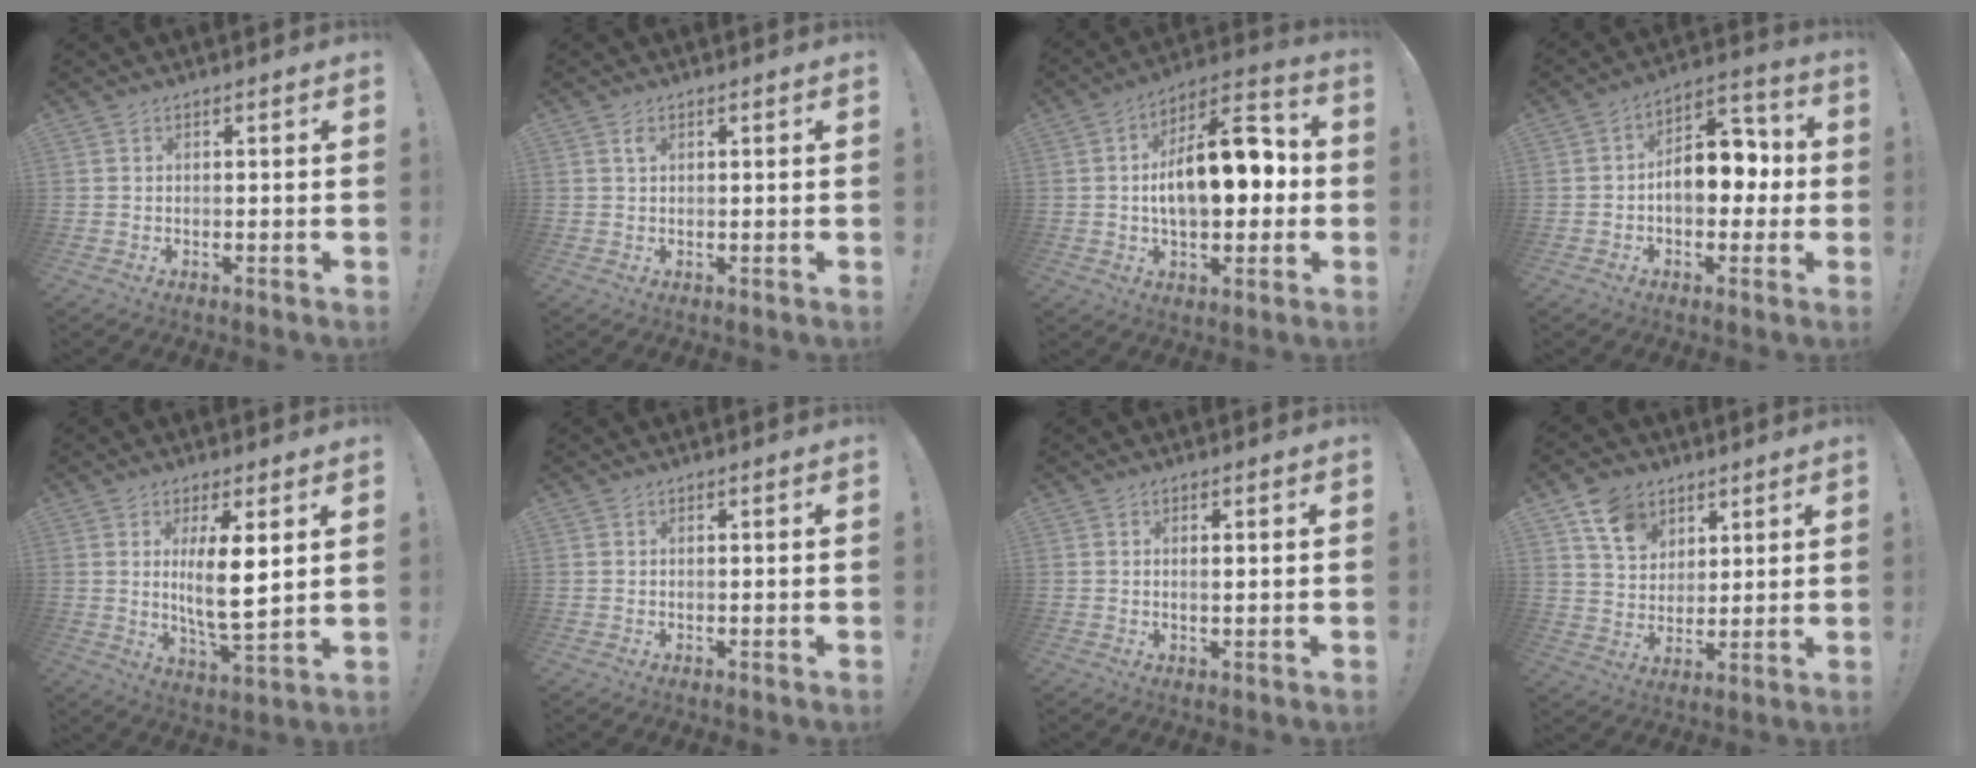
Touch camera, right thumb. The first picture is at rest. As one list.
[{"total": 1.5, "force": [0.8, 0.6, 1.1], "torque": [-0.015, -0.002, 0.012]}, {"total": 17.8, "force": [-0.2, 9.3, 15.2], "torque": [-0.224, 0.012, -0.005]}, {"total": 13.0, "force": [-0.8, 8.7, 9.6], "torque": [-0.127, 0.016, -0.010]}, {"total": 10.7, "force": [2.1, 2.7, 10.1], "torque": [-0.181, -0.017, 0.030]}, {"total": 0.0}, {"total": 1.3, "force": [0.3, 0.1, 1.2], "torque": [-0.014, -0.005, 0.002]}, {"total": 10.7, "force": [6.4, 7.6, 3.8], "torque": [-0.061, -0.034, 0.125]}]